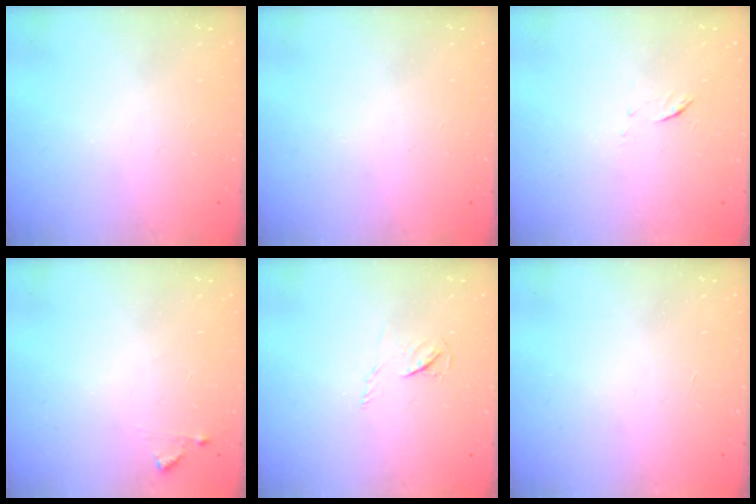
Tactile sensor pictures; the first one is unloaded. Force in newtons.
{"total": 0.0}
{"total": 5.2, "press": 5.1, "slide": 0.7}
{"total": 4.4, "press": 4.3, "slide": 0.4}
{"total": 3.9, "press": 3.8, "slide": 0.4}
{"total": 1.5, "press": 1.5, "slide": 0.1}